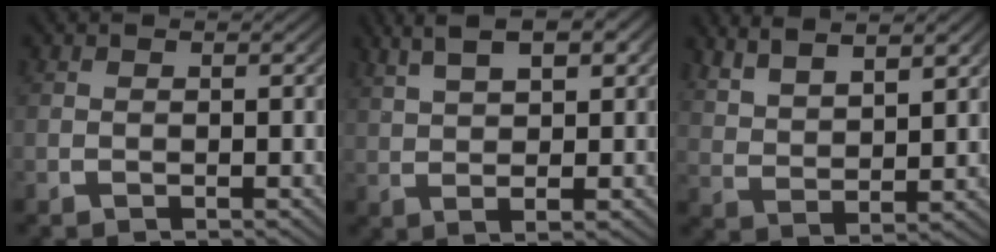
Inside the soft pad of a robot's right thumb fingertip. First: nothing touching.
{"total": 6.5, "force": [3.8, 2.2, 4.8], "torque": [-0.068, 0.017, 0.067]}
{"total": 4.9, "force": [4.1, 1.4, 2.2], "torque": [-0.042, 0.005, 0.083]}